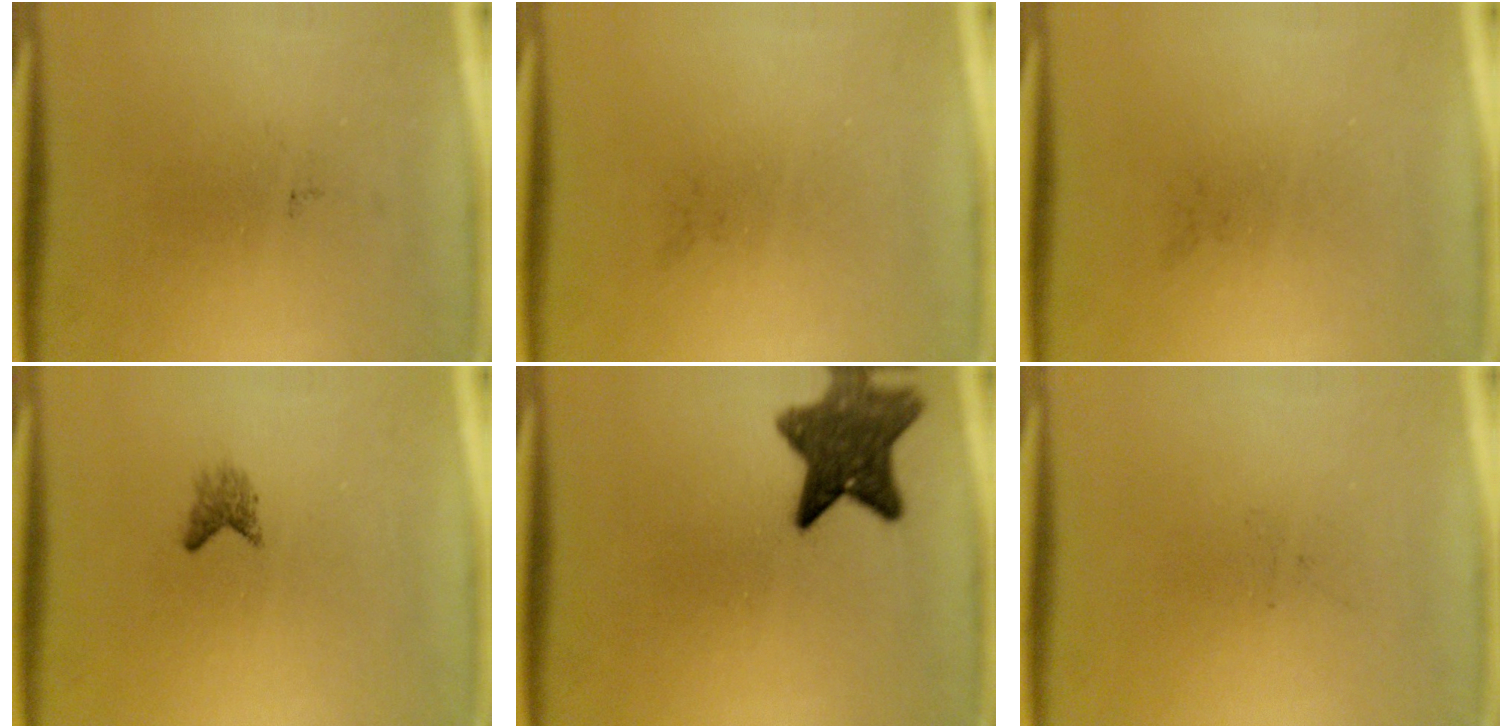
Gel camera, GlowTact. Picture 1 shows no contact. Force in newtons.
{"total": 0.0}
{"total": 0.0}
{"total": 1.4}
{"total": 8.9}
{"total": 0.0}